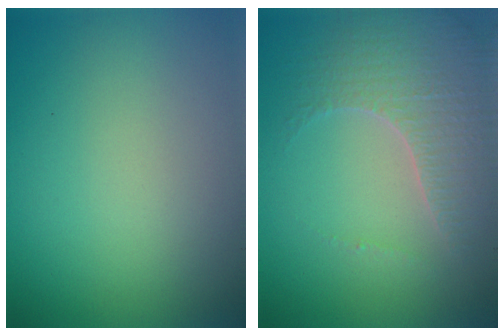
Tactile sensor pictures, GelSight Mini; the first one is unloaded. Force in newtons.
{"total": 3.5, "press": 3.4, "slide": 0.6}